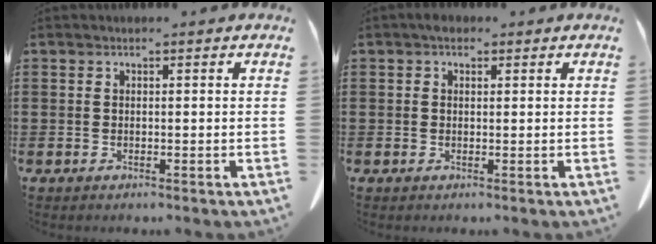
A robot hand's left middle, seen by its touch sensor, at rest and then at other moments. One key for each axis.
{"total": 1.2, "fx": 0.6, "fy": 0.8, "fz": 0.7, "tx": -0.007, "ty": 0.003, "tz": 0.008}